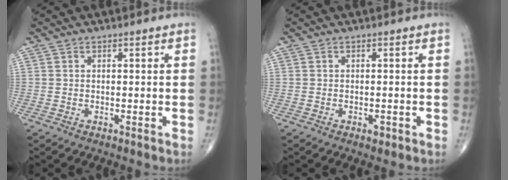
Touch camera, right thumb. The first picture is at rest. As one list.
[{"total": 1.2, "force": [-0.6, 0.6, 0.8], "torque": [-0.010, 0.000, -0.008]}]